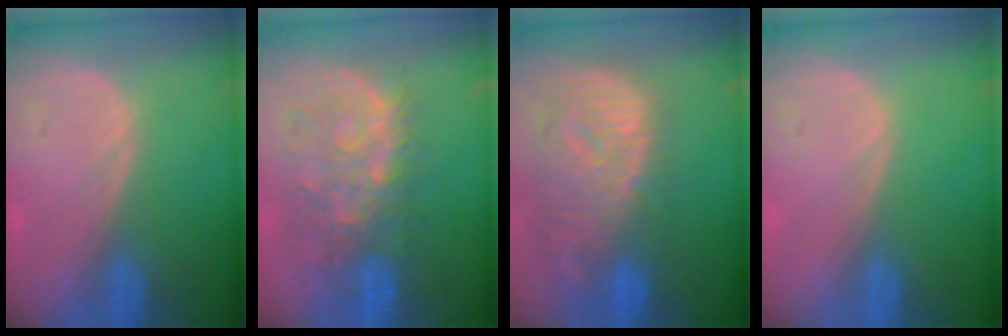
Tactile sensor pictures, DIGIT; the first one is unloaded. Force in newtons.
{"total": 9.5, "press": 8.8, "slide": 3.6}
{"total": 12.5, "press": 10.8, "slide": 6.3}
{"total": 0.0}